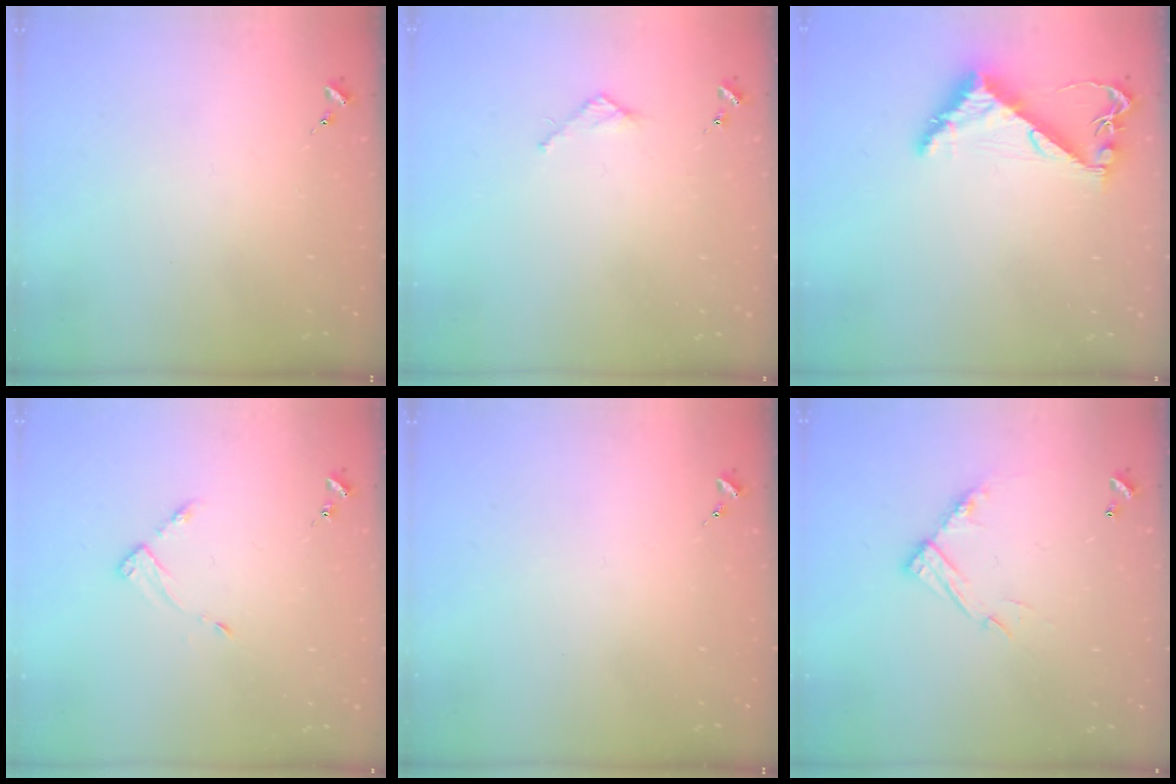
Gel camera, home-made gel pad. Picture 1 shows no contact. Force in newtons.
{"total": 2.7, "press": 2.7, "slide": 0.2}
{"total": 7.9, "press": 7.9, "slide": 0.8}
{"total": 4.1, "press": 4.1, "slide": 0.4}
{"total": 0.0}
{"total": 11.5, "press": 11.4, "slide": 0.8}